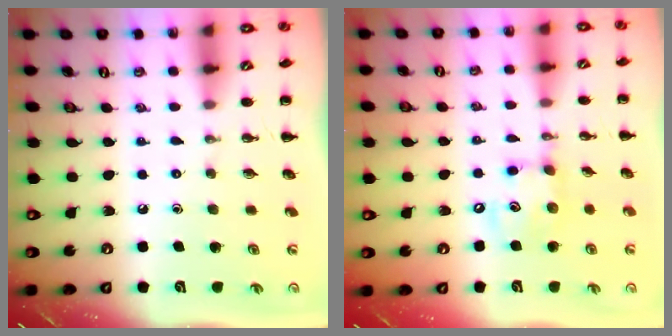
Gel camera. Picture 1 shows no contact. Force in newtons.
{"total": 9.5, "press": 9.4, "slide": 1.4}